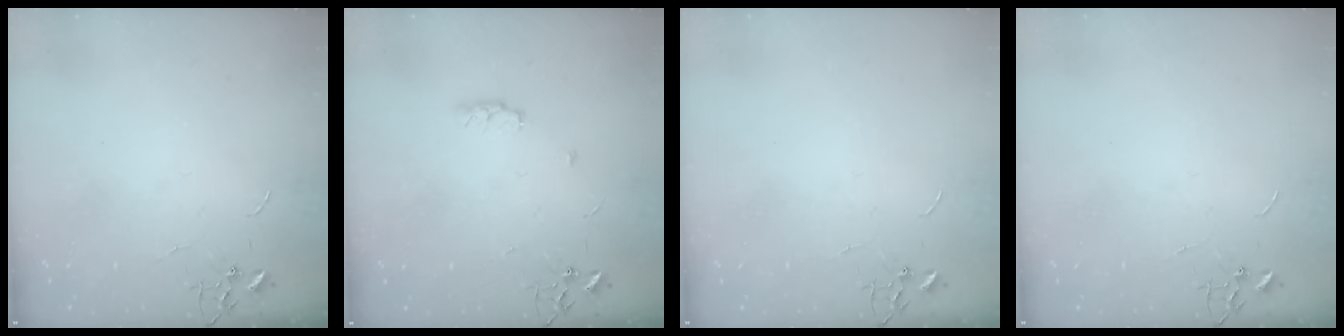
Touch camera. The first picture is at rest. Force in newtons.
{"total": 5.2, "press": 5.0, "slide": 1.4}
{"total": 0.0}
{"total": 0.0}